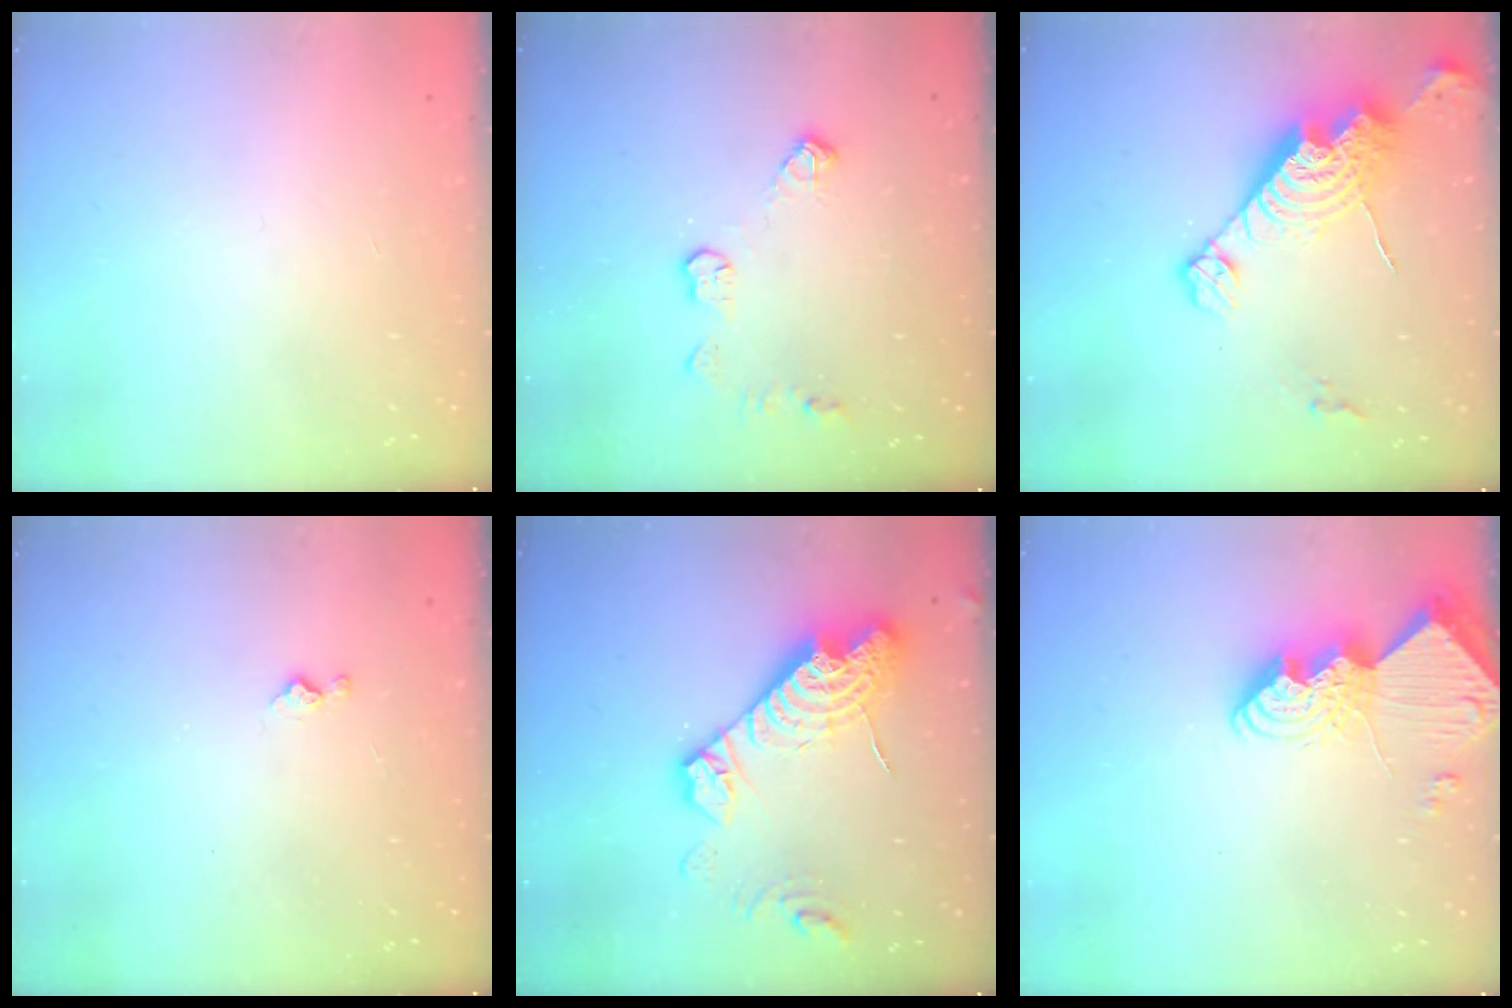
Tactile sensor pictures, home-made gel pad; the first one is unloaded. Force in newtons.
{"total": 7.1, "press": 7.1, "slide": 0.2}
{"total": 17.1, "press": 17.0, "slide": 1.7}
{"total": 2.9, "press": 2.9, "slide": 0.5}
{"total": 18.7, "press": 18.6, "slide": 1.6}
{"total": 10.2, "press": 10.1, "slide": 0.7}